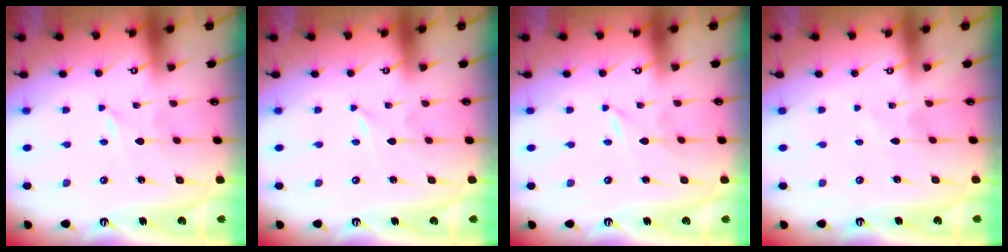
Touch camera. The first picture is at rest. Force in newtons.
{"total": 0.0}
{"total": 0.0}
{"total": 2.6, "press": 2.6, "slide": 0.3}